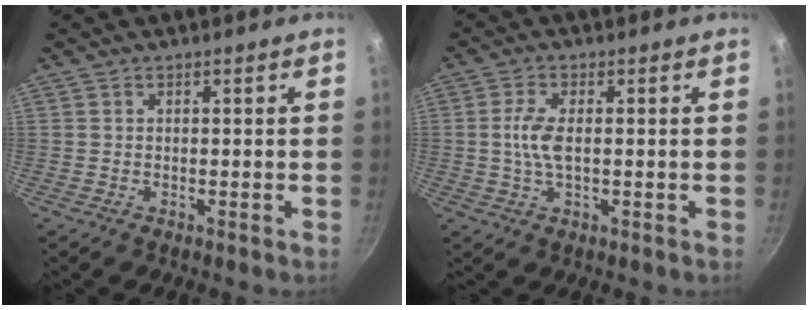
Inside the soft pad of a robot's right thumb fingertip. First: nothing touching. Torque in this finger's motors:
{"motor_torque": [0.74, 0.98, 0.62, -0.17, 0.06]}